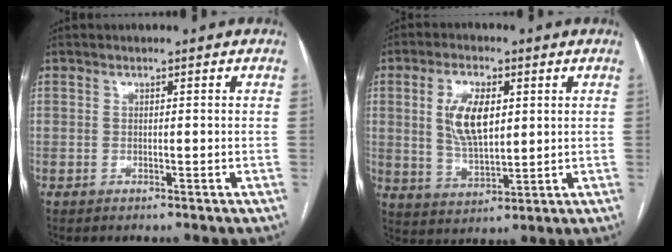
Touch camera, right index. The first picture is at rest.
{"total": 8.7, "force": [2.1, 3.7, 7.5], "torque": [-0.151, 0.004, 0.044]}